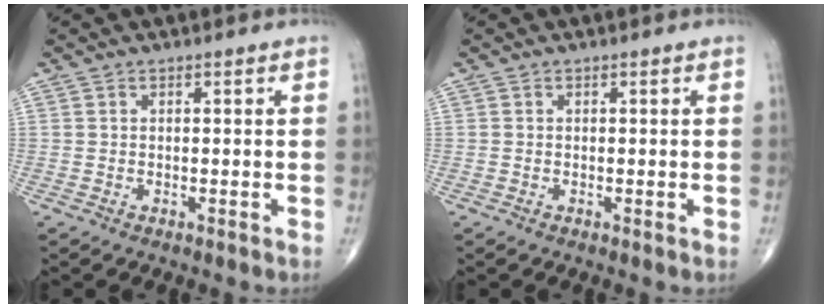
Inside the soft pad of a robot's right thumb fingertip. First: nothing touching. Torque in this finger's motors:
{"motor_torque": [0.03, -0.03, -0.14, -0.37, 0.00]}